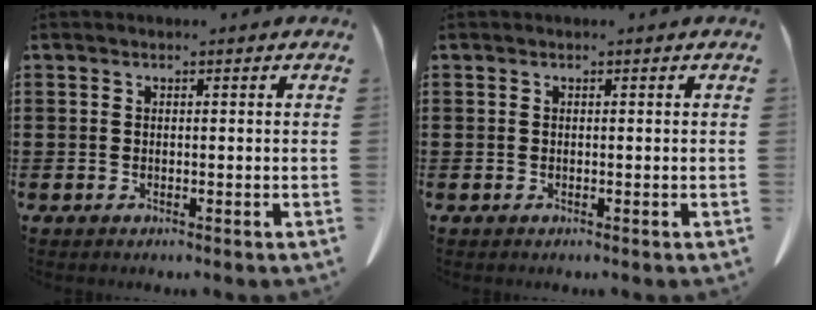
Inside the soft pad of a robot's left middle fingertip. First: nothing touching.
{"total": 0.0}